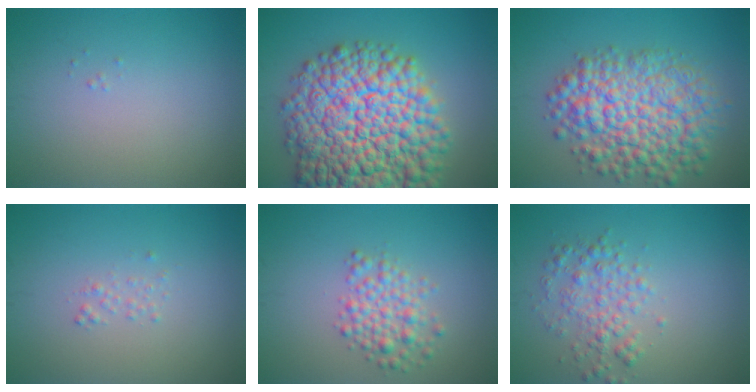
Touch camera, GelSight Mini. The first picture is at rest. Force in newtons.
{"total": 17.5, "press": 17.5, "slide": 0.7}
{"total": 9.6, "press": 9.6, "slide": 0.3}
{"total": 0.7, "press": 0.7, "slide": 0.1}
{"total": 3.2, "press": 3.2, "slide": 0.1}
{"total": 3.0, "press": 3.0, "slide": 0.0}